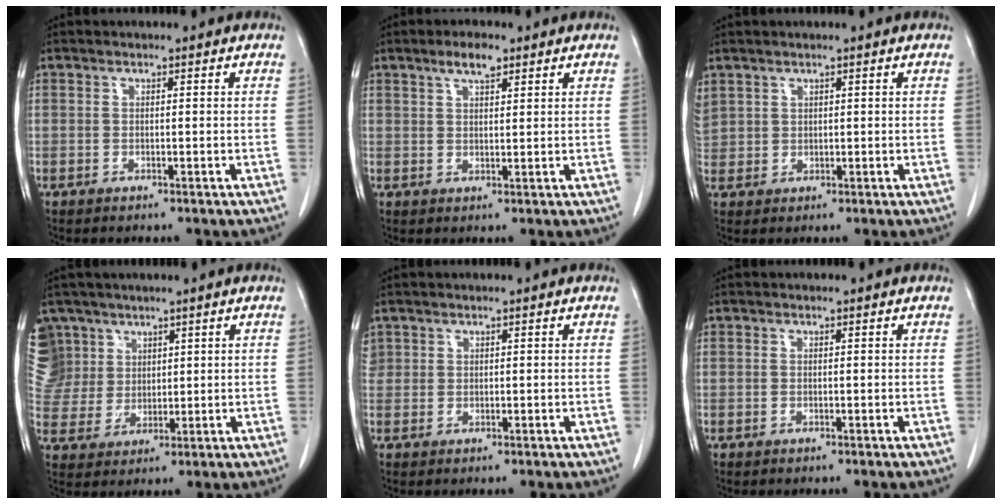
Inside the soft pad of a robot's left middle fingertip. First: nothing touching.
{"total": 3.6, "force": [2.4, 1.0, 2.5], "torque": [-0.047, 0.005, 0.044]}
{"total": 5.1, "force": [2.8, 4.0, 1.5], "torque": [-0.060, 0.018, 0.067]}
{"total": 12.6, "force": [7.7, 9.9, 1.3], "torque": [-0.061, 0.036, 0.172]}
{"total": 2.5, "force": [1.3, 2.0, 0.3], "torque": [-0.002, 0.014, 0.025]}
{"total": 0.0}